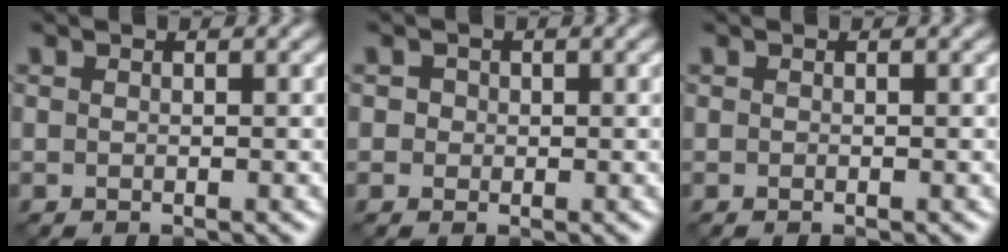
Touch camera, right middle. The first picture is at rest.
{"total": 1.0, "force": [0.2, 0.9, 0.3], "torque": [0.002, 0.000, 0.000]}
{"total": 0.0}